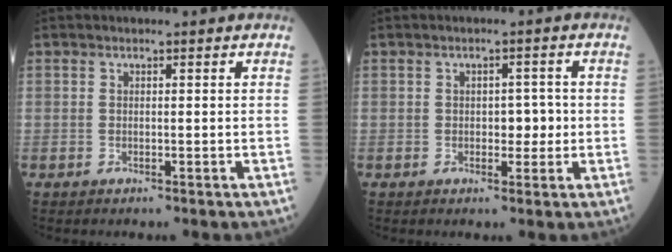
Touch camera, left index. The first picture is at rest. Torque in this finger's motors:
{"motor_torque": [0.07, 0.04, 0.02, 0.00]}